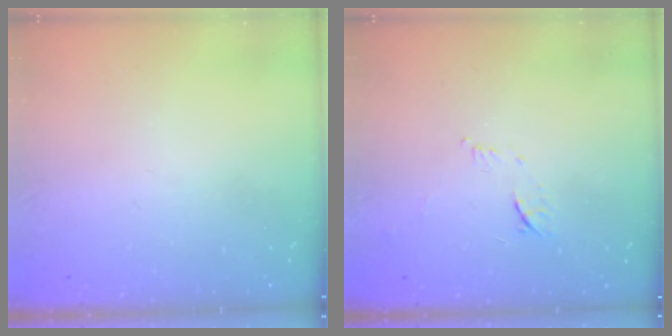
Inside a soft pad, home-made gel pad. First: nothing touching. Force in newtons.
{"total": 7.6, "press": 7.6, "slide": 0.9}